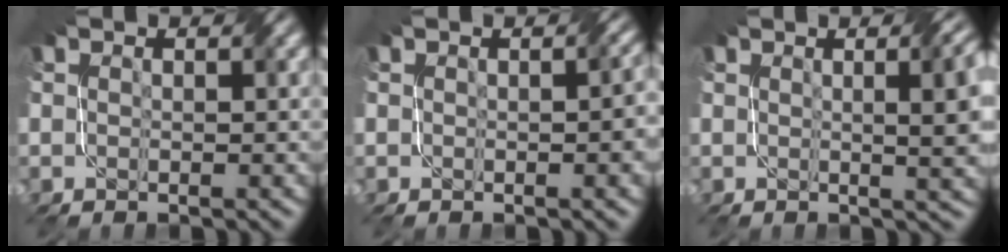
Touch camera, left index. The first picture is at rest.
{"total": 2.5, "force": [-0.1, 0.6, 2.4], "torque": [-0.023, 0.006, -0.002]}
{"total": 7.7, "force": [1.3, 2.9, 7.0], "torque": [-0.038, 0.014, 0.013]}